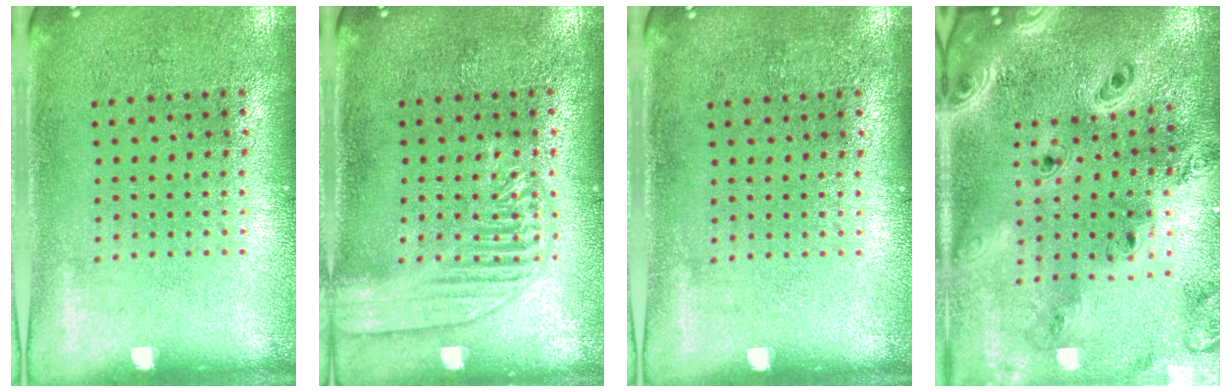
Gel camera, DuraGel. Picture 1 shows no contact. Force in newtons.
{"total": 2.8, "press": 2.8, "slide": 0.4}
{"total": 0.0}
{"total": 3.4, "press": 2.7, "slide": 2.1}